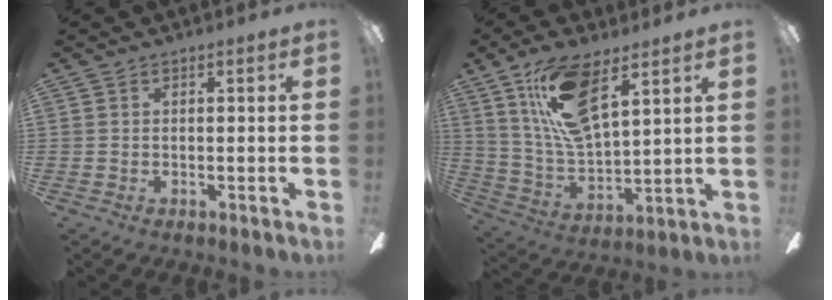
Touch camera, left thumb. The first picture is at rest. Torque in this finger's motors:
{"motor_torque": [0.29, 0.62, 1.36, -1.31, 0.17]}